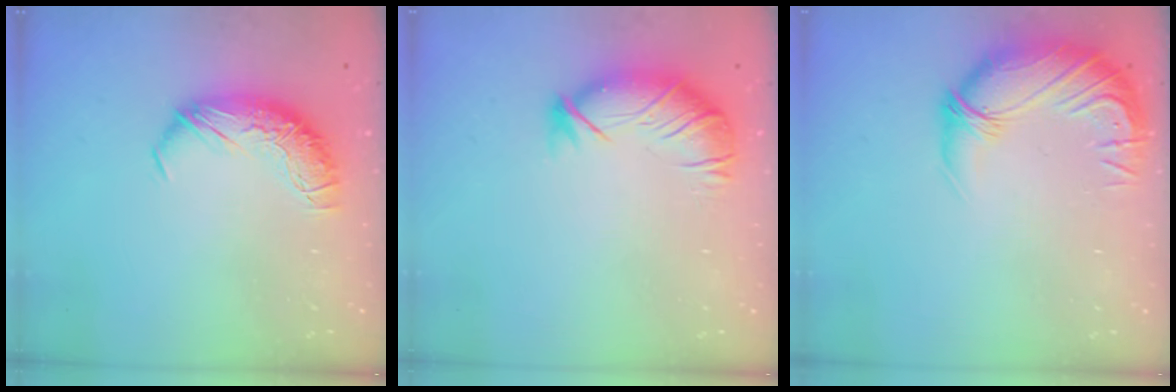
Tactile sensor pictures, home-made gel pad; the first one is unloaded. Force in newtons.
{"total": 3.0, "press": 2.6, "slide": 1.5}
{"total": 3.2, "press": 0.0, "slide": 3.2}